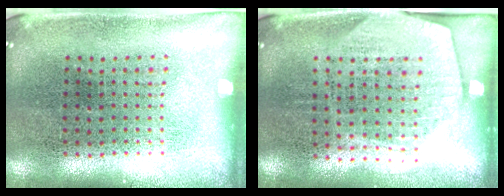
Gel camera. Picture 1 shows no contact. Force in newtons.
{"total": 1.9, "press": 1.7, "slide": 0.9}